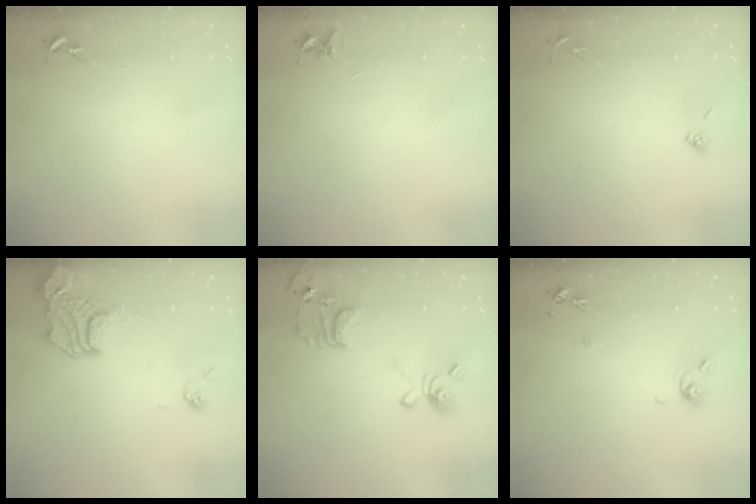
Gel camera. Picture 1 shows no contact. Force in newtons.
{"total": 3.6, "press": 3.6, "slide": 0.5}
{"total": 3.9, "press": 3.5, "slide": 1.7}
{"total": 15.8, "press": 15.8, "slide": 1.5}
{"total": 15.3, "press": 15.3, "slide": 1.1}
{"total": 7.9, "press": 7.9, "slide": 0.8}